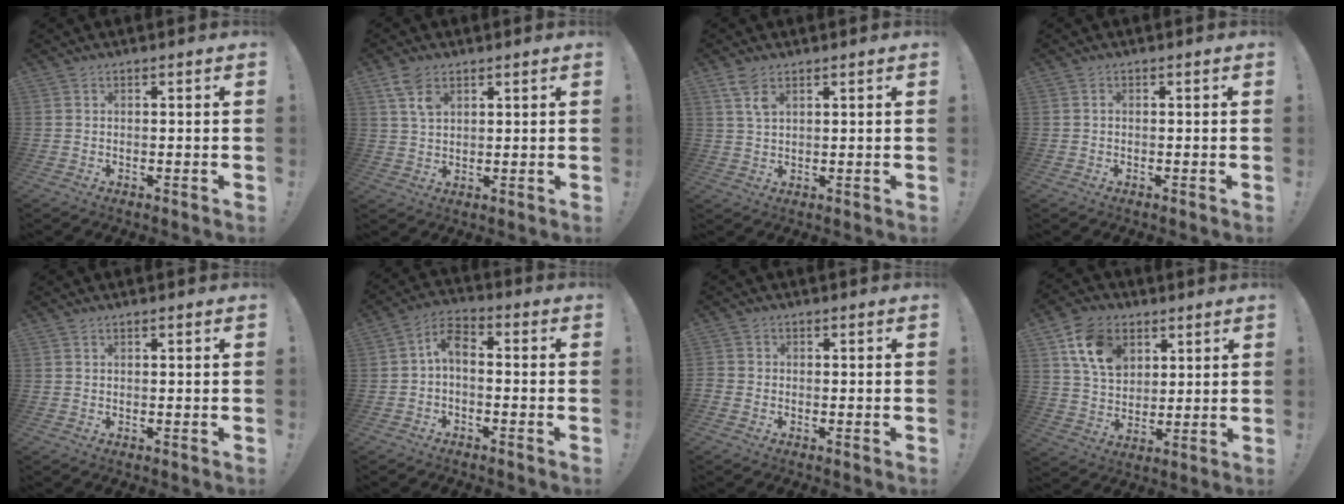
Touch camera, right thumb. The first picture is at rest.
{"total": 6.2, "force": [3.5, 3.5, 3.7], "torque": [-0.066, -0.012, 0.066]}
{"total": 5.0, "force": [3.0, 2.0, 3.4], "torque": [-0.058, -0.009, 0.053]}
{"total": 0.0}
{"total": 0.0}
{"total": 5.6, "force": [-0.6, 3.0, 4.7], "torque": [-0.094, 0.006, -0.010]}
{"total": 1.4, "force": [-0.6, 1.2, 0.3], "torque": [-0.002, 0.008, -0.012]}
{"total": 13.8, "force": [6.5, 10.0, 6.9], "torque": [-0.114, -0.016, 0.130]}